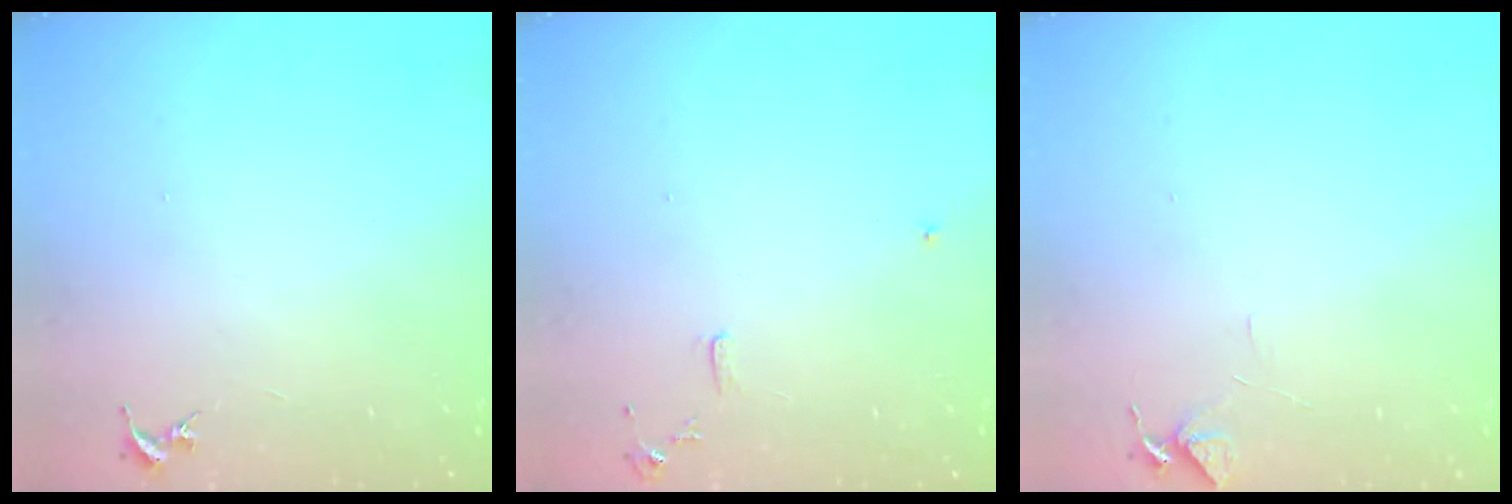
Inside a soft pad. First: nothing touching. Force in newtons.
{"total": 6.0, "press": 6.0, "slide": 0.7}
{"total": 6.0, "press": 5.9, "slide": 0.6}